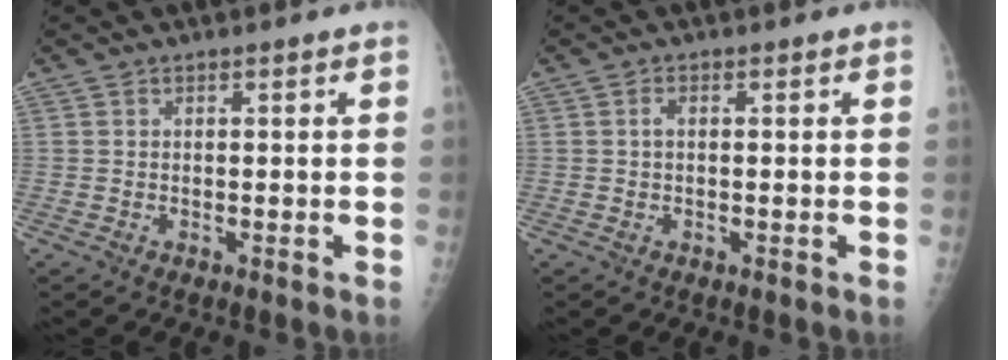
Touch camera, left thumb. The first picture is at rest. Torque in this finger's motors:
{"motor_torque": [0.55, 0.18, 0.21, -0.17, -0.02]}